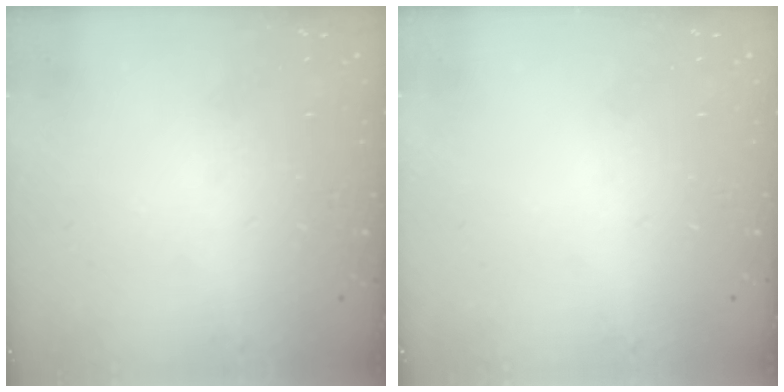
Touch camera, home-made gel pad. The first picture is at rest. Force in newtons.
{"total": 0.0}